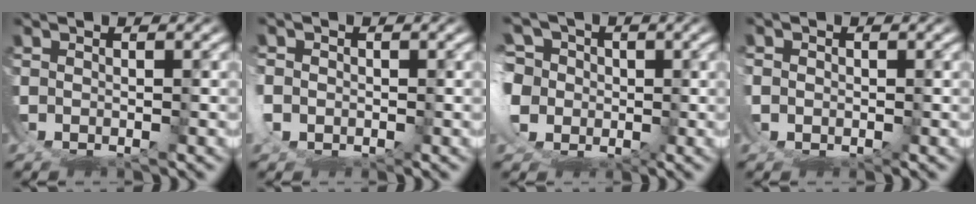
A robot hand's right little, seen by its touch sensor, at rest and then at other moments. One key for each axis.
{"total": 2.3, "fx": -0.8, "fy": 1.9, "fz": 1.0, "tx": -0.038, "ty": -0.009, "tz": -0.015}
{"total": 12.0, "fx": -1.1, "fy": 11.1, "fz": 4.4, "tx": -0.149, "ty": -0.036, "tz": -0.028}
{"total": 2.2, "fx": -0.4, "fy": 1.9, "fz": 1.0, "tx": -0.035, "ty": -0.009, "tz": -0.007}